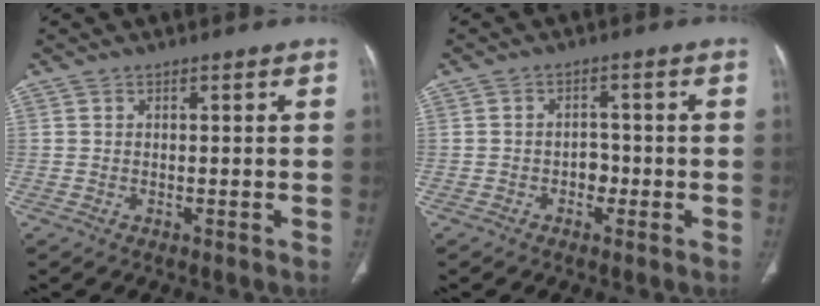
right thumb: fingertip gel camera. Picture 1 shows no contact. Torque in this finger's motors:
{"motor_torque": [0.16, 0.06, 0.42, 0.11, -0.02]}